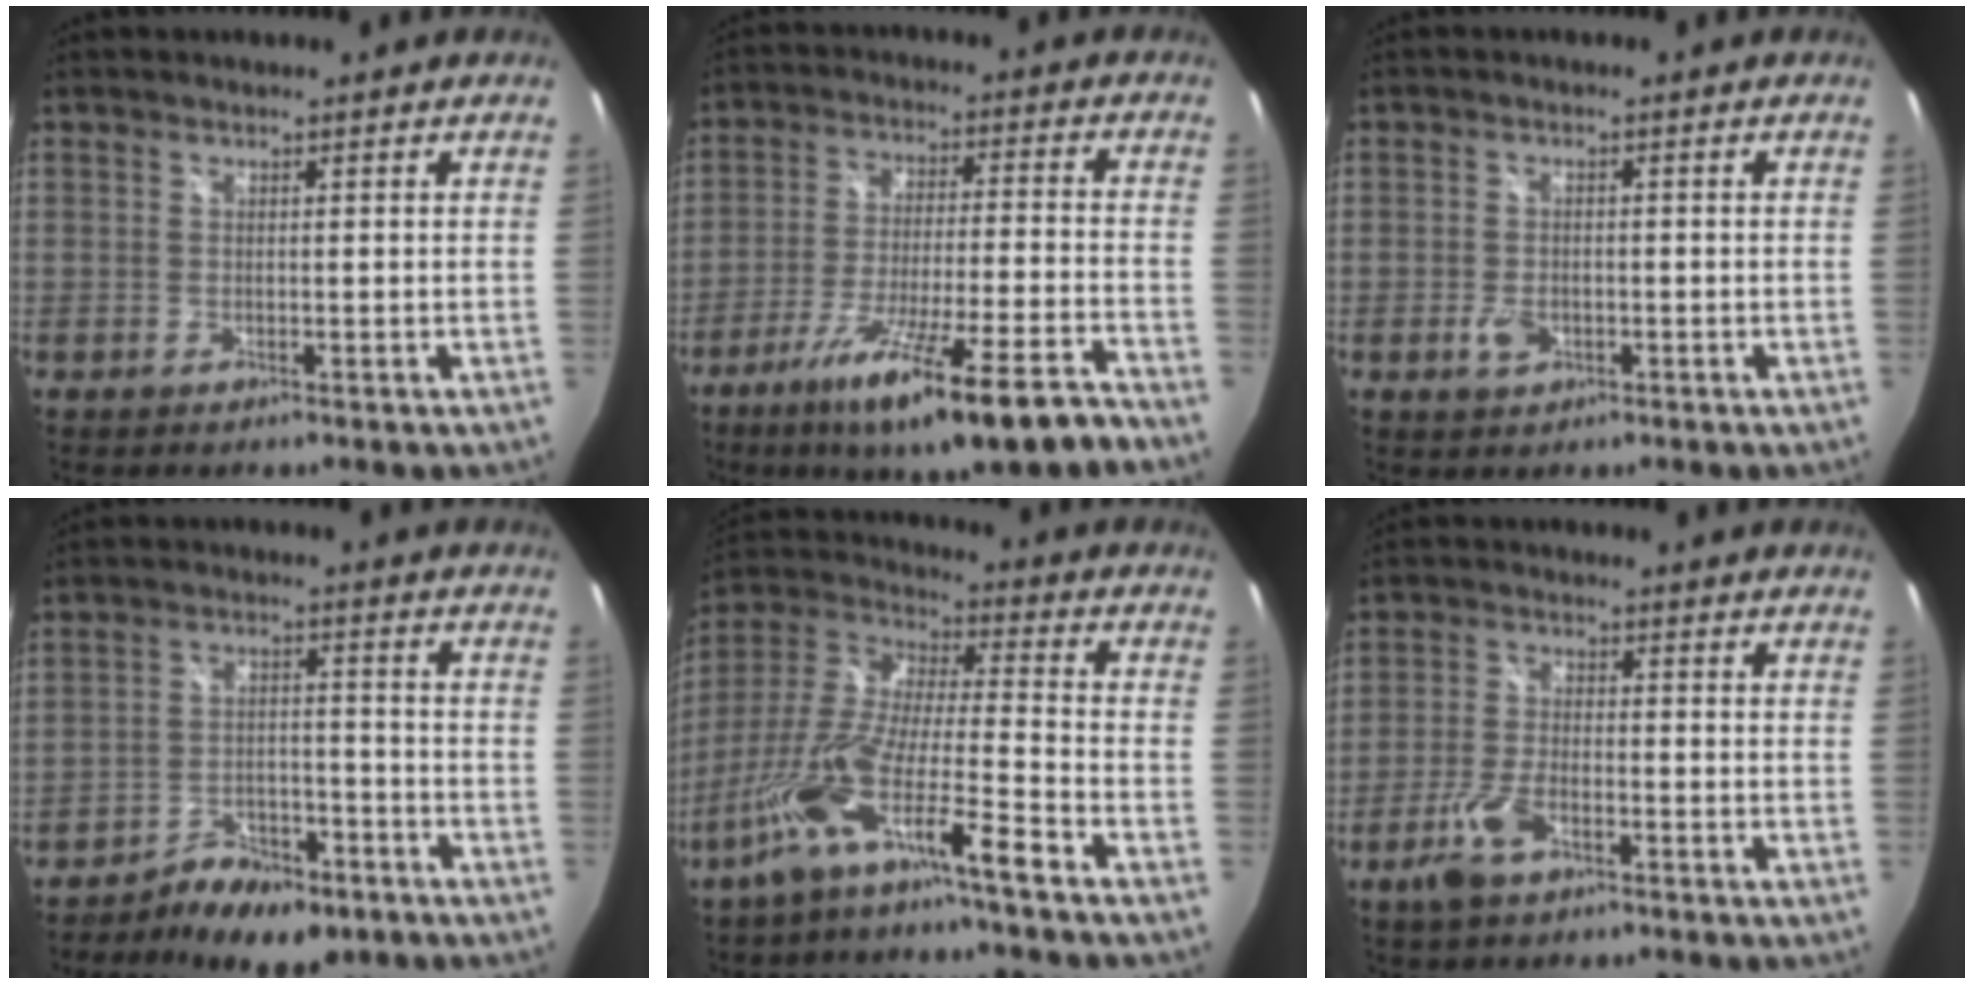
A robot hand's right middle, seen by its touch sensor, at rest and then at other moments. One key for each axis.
{"total": 18.1, "fx": -12.6, "fy": 0.8, "fz": 13.1, "tx": -0.231, "ty": -0.056, "tz": -0.196}
{"total": 3.2, "fx": -1.2, "fy": 2.3, "fz": 1.9, "tx": -0.037, "ty": -0.001, "tz": -0.019}
{"total": 9.3, "fx": -7.0, "fy": 4.1, "fz": 4.7, "tx": -0.090, "ty": 0.006, "tz": -0.107}
{"total": 13.5, "fx": -8.8, "fy": 0.5, "fz": 10.1, "tx": -0.200, "ty": -0.010, "tz": -0.168}
{"total": 6.6, "fx": -3.9, "fy": 2.9, "fz": 4.4, "tx": -0.107, "ty": -0.003, "tz": -0.073}